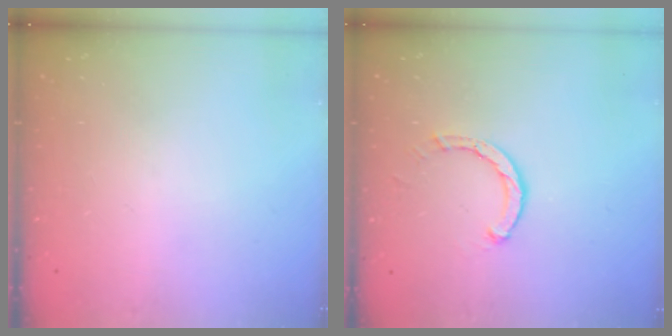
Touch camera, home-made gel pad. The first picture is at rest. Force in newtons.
{"total": 2.6, "press": 2.6, "slide": 0.1}